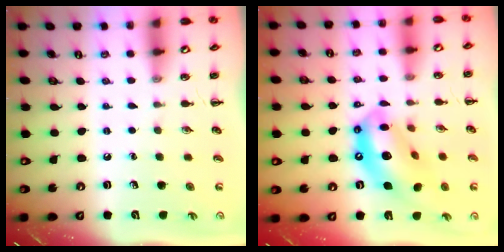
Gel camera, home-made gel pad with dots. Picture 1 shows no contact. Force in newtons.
{"total": 16.6, "press": 16.0, "slide": 4.4}